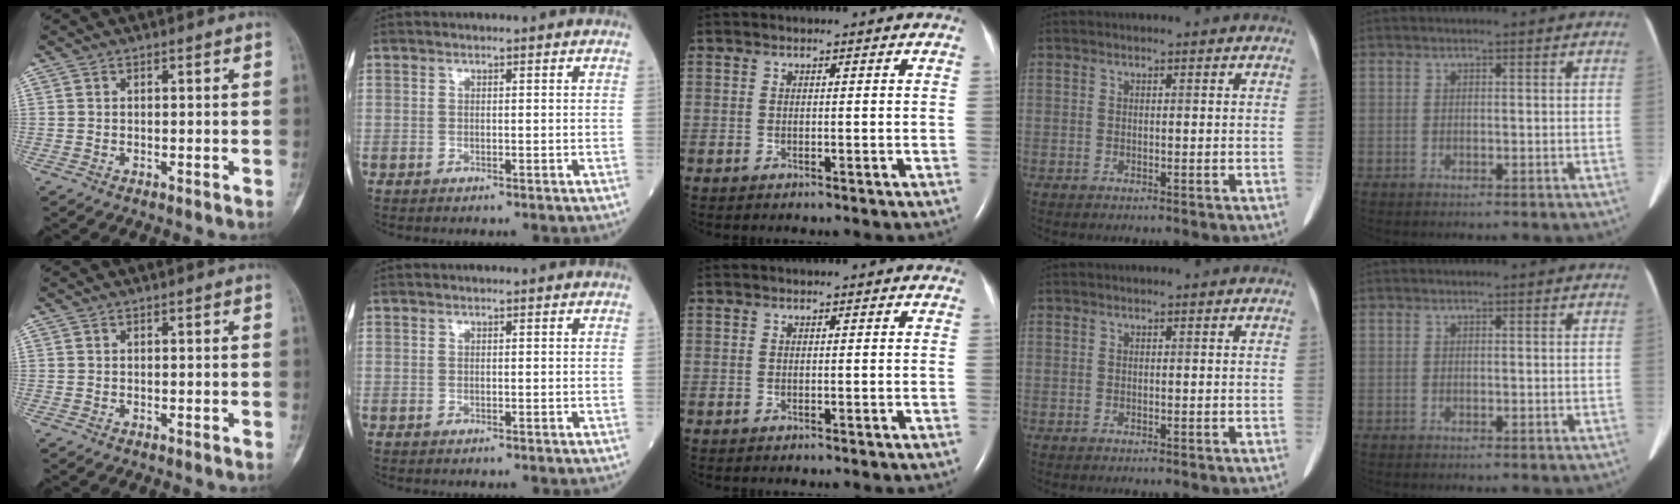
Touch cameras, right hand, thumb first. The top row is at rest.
{}